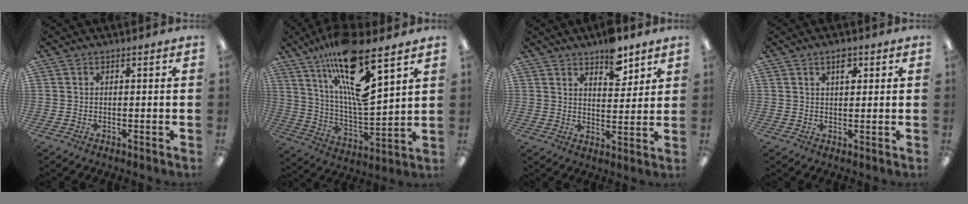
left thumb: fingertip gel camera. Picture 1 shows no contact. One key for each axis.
{"total": 19.6, "fx": 12.6, "fy": 4.5, "fz": 14.3, "tx": -0.270, "ty": -0.075, "tz": 0.203}
{"total": 8.5, "fx": 6.1, "fy": 4.0, "fz": 4.3, "tx": -0.037, "ty": -0.039, "tz": 0.101}
{"total": 3.7, "fx": 2.0, "fy": 1.9, "fz": 2.5, "tx": -0.031, "ty": -0.003, "tz": 0.029}